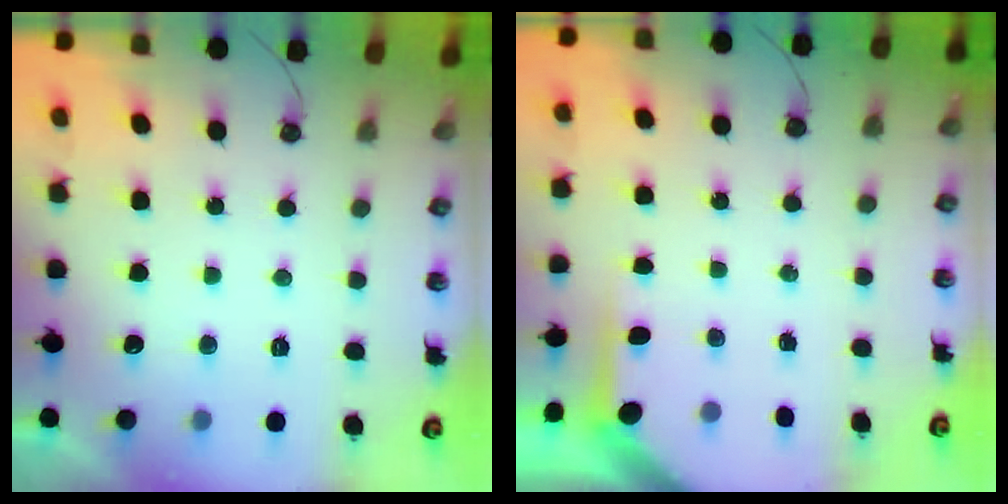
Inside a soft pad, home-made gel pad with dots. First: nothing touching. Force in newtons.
{"total": 3.6, "press": 3.5, "slide": 0.4}